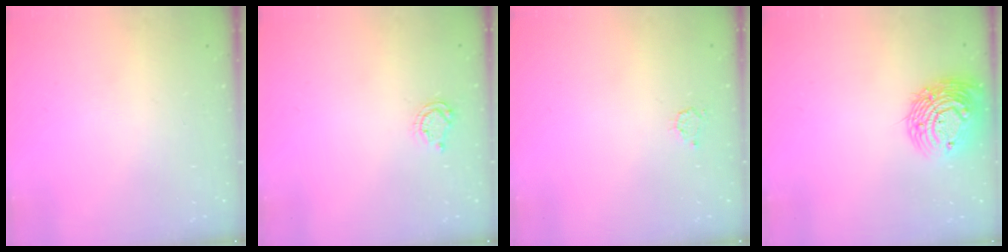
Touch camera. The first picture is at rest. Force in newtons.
{"total": 4.0, "press": 4.0, "slide": 0.5}
{"total": 3.0, "press": 3.0, "slide": 0.4}
{"total": 14.7, "press": 14.6, "slide": 1.4}